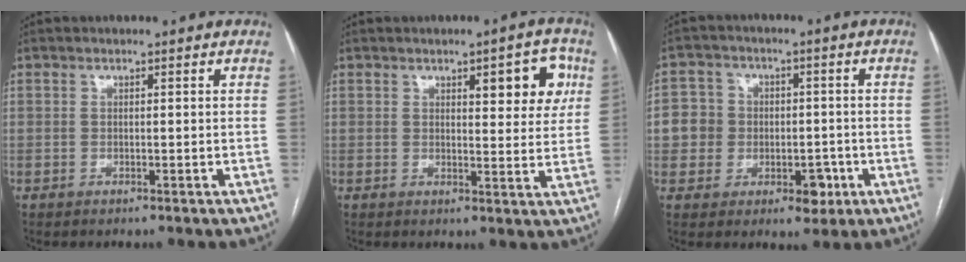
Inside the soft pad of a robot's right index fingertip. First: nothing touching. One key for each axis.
{"total": 7.0, "fx": 2.9, "fy": 2.2, "fz": 6.0, "tx": -0.065, "ty": 0.008, "tz": 0.033}
{"total": 7.8, "fx": -1.2, "fy": 7.1, "fz": 2.8, "tx": -0.035, "ty": 0.029, "tz": -0.010}